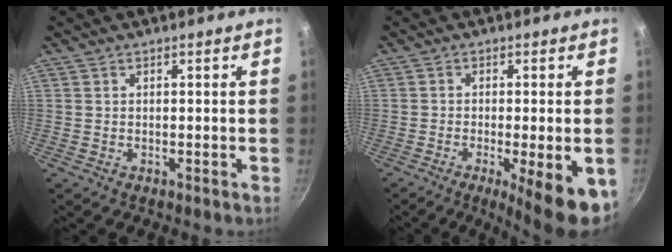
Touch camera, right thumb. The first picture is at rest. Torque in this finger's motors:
{"motor_torque": [0.41, 0.70, -0.20, -0.16, 0.29]}